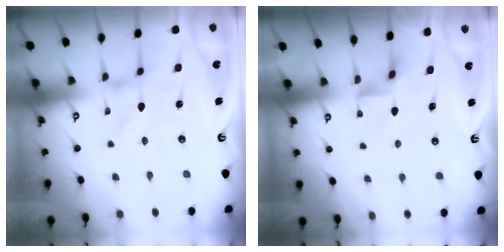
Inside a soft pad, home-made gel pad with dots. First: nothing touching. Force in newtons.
{"total": 2.5, "press": 2.4, "slide": 0.6}